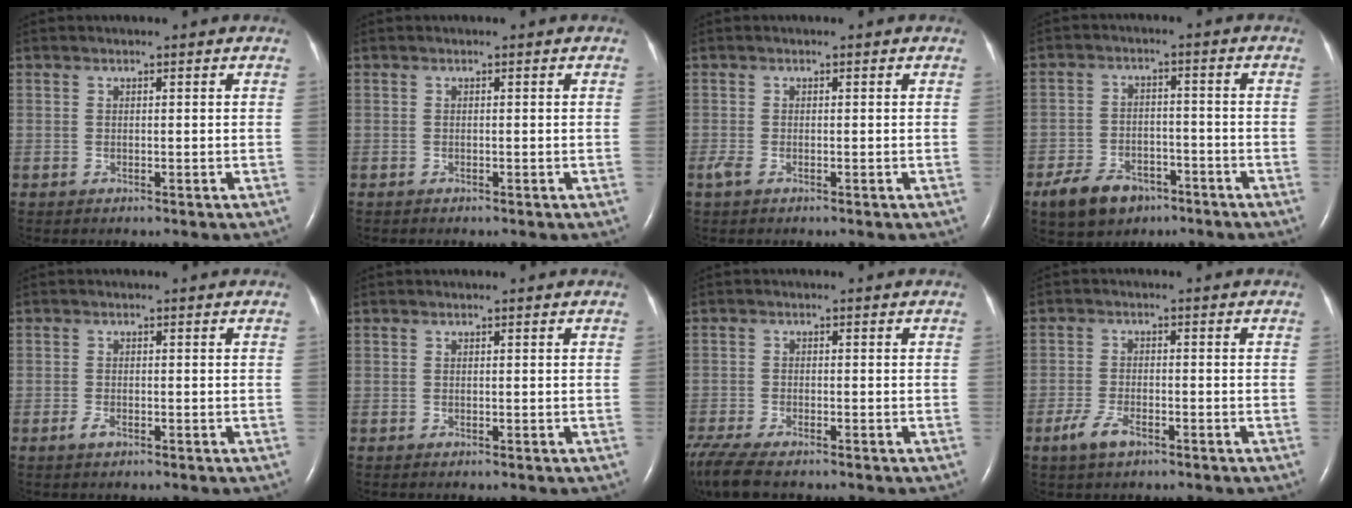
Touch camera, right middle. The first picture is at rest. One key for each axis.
{"total": 0.0}
{"total": 1.2, "fx": -0.7, "fy": 0.4, "fz": 0.8, "tx": -0.028, "ty": -0.004, "tz": -0.014}
{"total": 7.8, "fx": -5.1, "fy": 4.6, "fz": 3.6, "tx": -0.079, "ty": 0.000, "tz": -0.081}
{"total": 1.3, "fx": -0.8, "fy": 0.5, "fz": 0.9, "tx": -0.024, "ty": -0.002, "tz": -0.014}
{"total": 0.0}
{"total": 9.2, "fx": -7.2, "fy": 2.5, "fz": 5.2, "tx": -0.107, "ty": -0.019, "tz": -0.124}
{"total": 3.9, "fx": -2.5, "fy": 1.4, "fz": 2.7, "tx": -0.065, "ty": -0.002, "tz": -0.047}